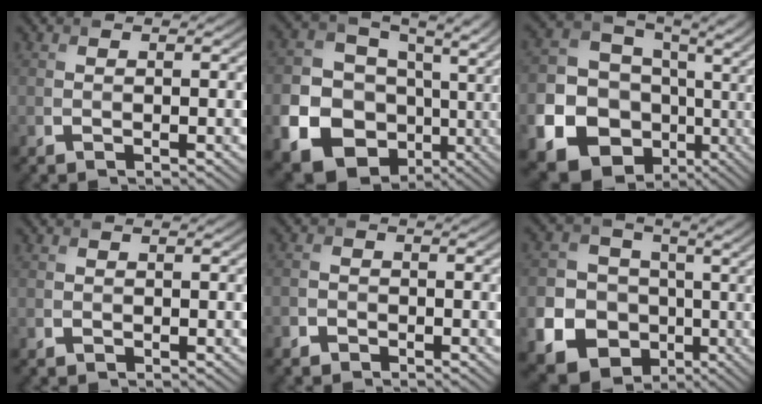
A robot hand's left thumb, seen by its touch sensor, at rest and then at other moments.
{"total": 14.8, "force": [-3.2, 12.6, 7.2], "torque": [-0.188, -0.049, -0.045]}
{"total": 17.8, "force": [-4.0, 15.6, 7.6], "torque": [-0.187, -0.045, -0.065]}
{"total": 0.6, "force": [-0.1, 0.6, 0.1], "torque": [-0.003, -0.006, -0.001]}
{"total": 2.0, "force": [-1.3, 1.5, 0.4], "torque": [-0.007, 0.000, -0.033]}
{"total": 13.8, "force": [-3.5, 12.3, 5.3], "torque": [-0.141, -0.040, -0.076]}